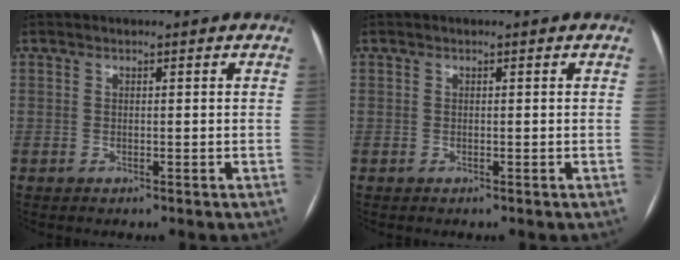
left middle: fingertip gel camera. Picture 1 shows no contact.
{"total": 0.0}